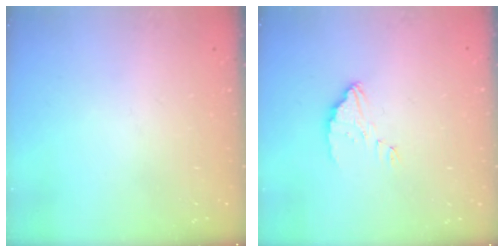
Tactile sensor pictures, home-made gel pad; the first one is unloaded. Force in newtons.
{"total": 3.1, "press": 3.1, "slide": 0.2}